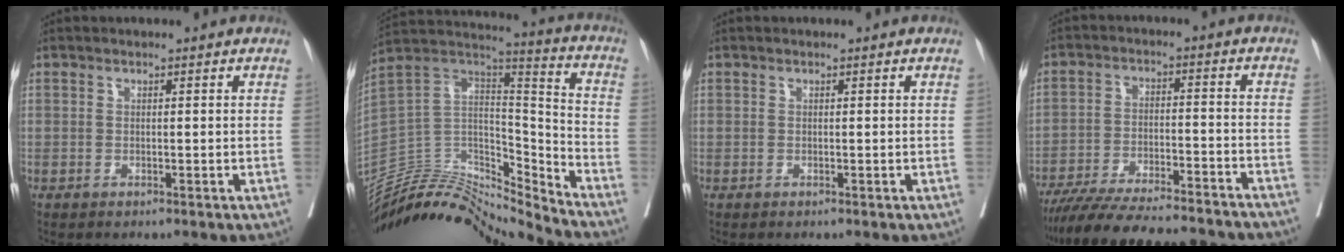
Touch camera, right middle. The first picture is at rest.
{"total": 21.6, "force": [-20.8, 3.1, 4.7], "torque": [-0.085, 0.051, -0.354]}
{"total": 0.0}
{"total": 21.9, "force": [-19.7, 2.8, 9.3], "torque": [-0.137, -0.019, -0.282]}